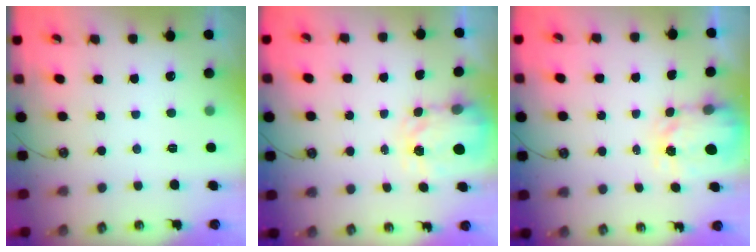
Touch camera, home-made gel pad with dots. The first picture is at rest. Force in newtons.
{"total": 3.7, "press": 3.7, "slide": 0.5}
{"total": 3.4, "press": 3.4, "slide": 0.4}